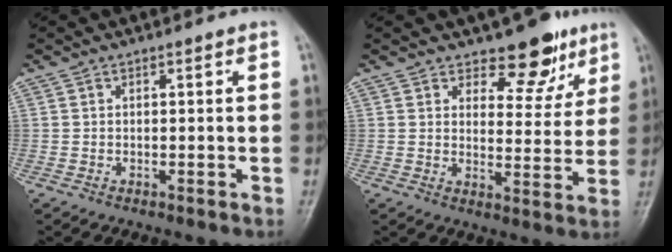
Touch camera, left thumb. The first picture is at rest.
{"total": 9.0, "force": [6.4, 4.8, 4.1], "torque": [-0.010, -0.039, 0.091]}